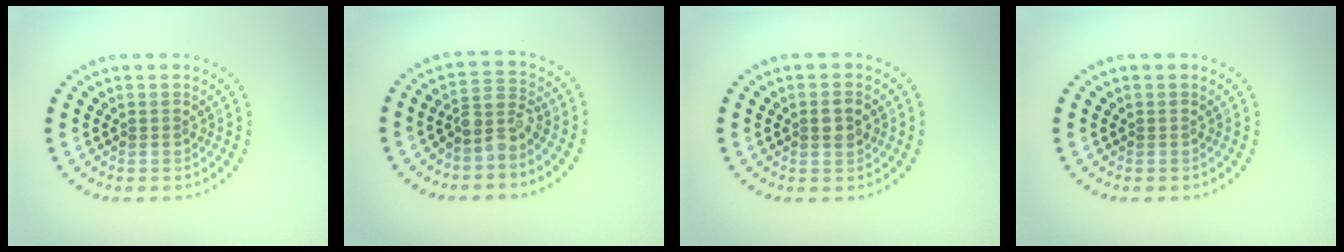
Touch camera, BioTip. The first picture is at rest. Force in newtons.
{"total": 2.9, "press": 2.2, "slide": 1.8}
{"total": 1.8, "press": 1.7, "slide": 0.3}
{"total": 0.0}